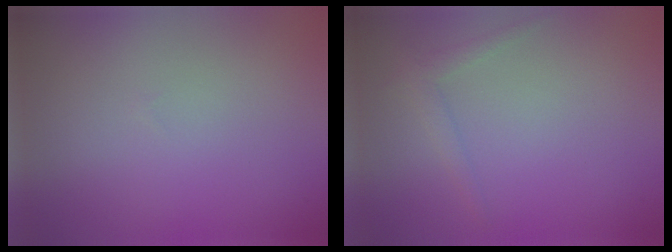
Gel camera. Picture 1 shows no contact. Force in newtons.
{"total": 1.2, "press": 1.2, "slide": 0.1}